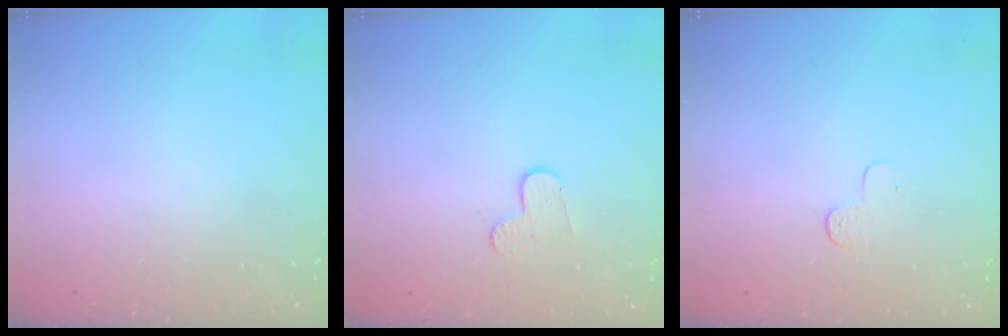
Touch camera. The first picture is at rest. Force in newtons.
{"total": 6.0, "press": 6.0, "slide": 0.5}
{"total": 3.2, "press": 3.2, "slide": 0.3}